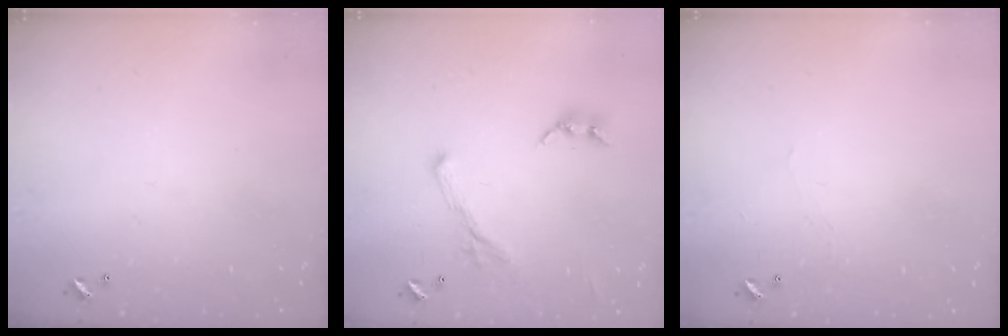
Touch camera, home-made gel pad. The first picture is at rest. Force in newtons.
{"total": 1.1, "press": 0.6, "slide": 0.9}
{"total": 0.9, "press": 0.7, "slide": 0.4}